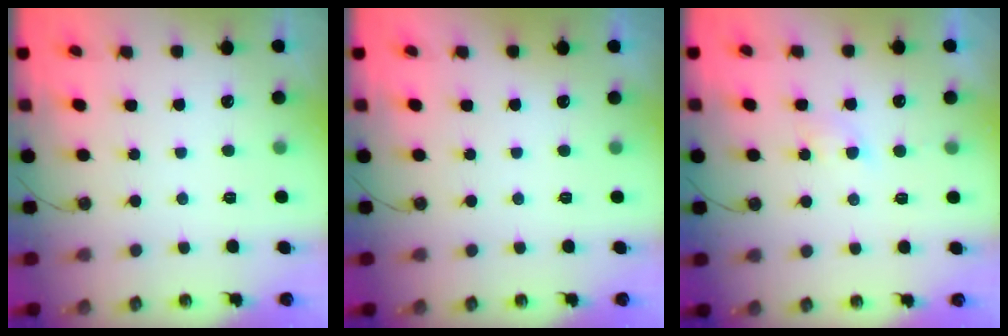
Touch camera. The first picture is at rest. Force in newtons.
{"total": 0.0}
{"total": 2.9, "press": 2.9, "slide": 0.5}